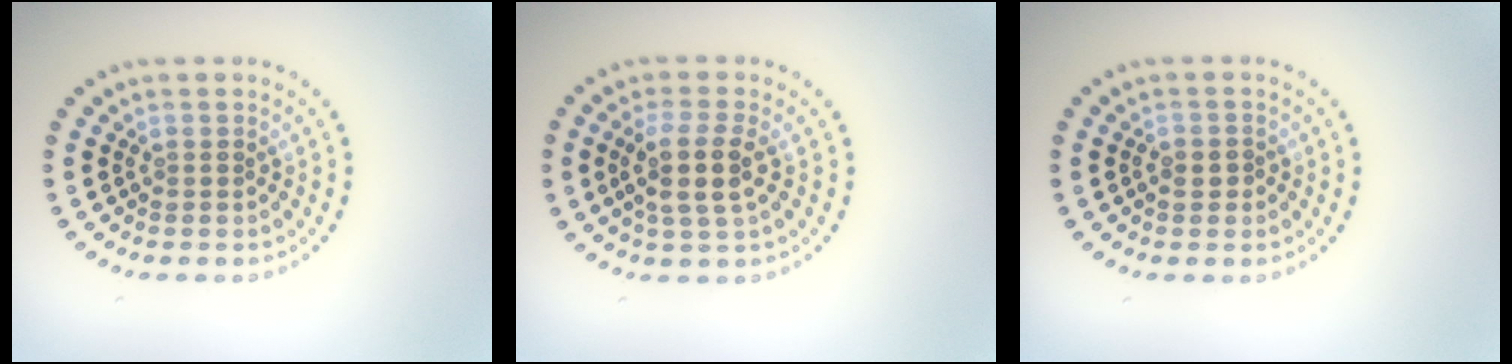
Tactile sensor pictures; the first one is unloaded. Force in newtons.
{"total": 3.4, "press": 3.0, "slide": 1.6}
{"total": 0.9, "press": 0.8, "slide": 0.2}